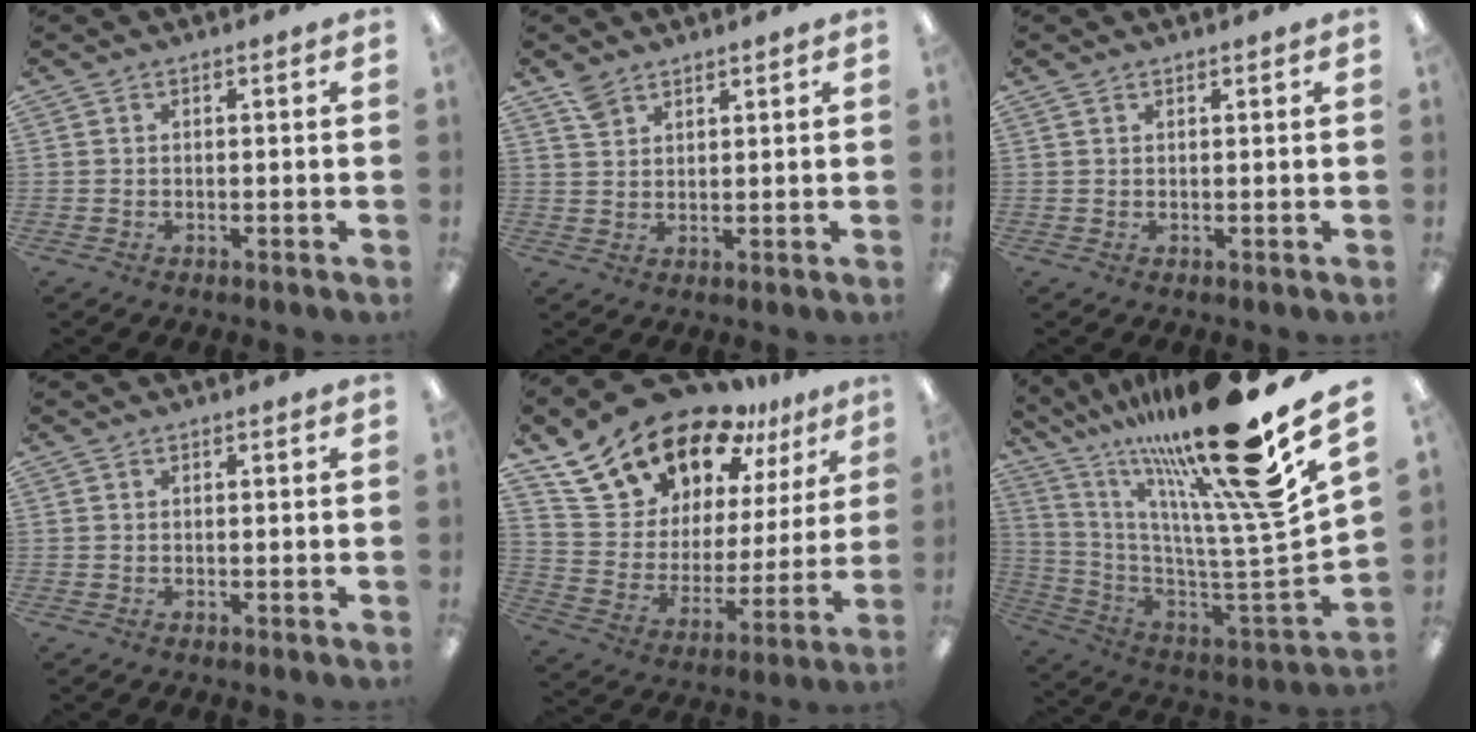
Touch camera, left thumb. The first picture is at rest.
{"total": 3.6, "force": [3.0, 1.6, 1.1], "torque": [-0.020, -0.010, 0.057]}
{"total": 0.7, "force": [0.6, 0.2, 0.3], "torque": [-0.008, 0.000, 0.011]}
{"total": 0.0}
{"total": 20.2, "force": [15.9, 10.4, 7.0], "torque": [-0.132, -0.112, 0.288]}
{"total": 26.1, "force": [18.6, 2.6, 18.1], "torque": [-0.260, -0.154, 0.293]}